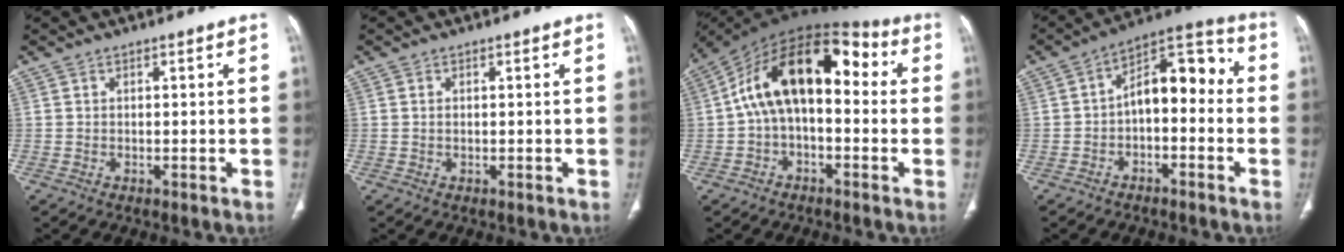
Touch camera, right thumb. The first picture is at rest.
{"total": 0.6, "force": [0.1, 0.3, 0.5], "torque": [-0.014, 0.002, 0.003]}
{"total": 17.4, "force": [1.3, 9.8, 14.3], "torque": [-0.215, 0.056, 0.009]}
{"total": 11.6, "force": [-1.2, 6.6, 9.5], "torque": [-0.113, 0.054, -0.030]}